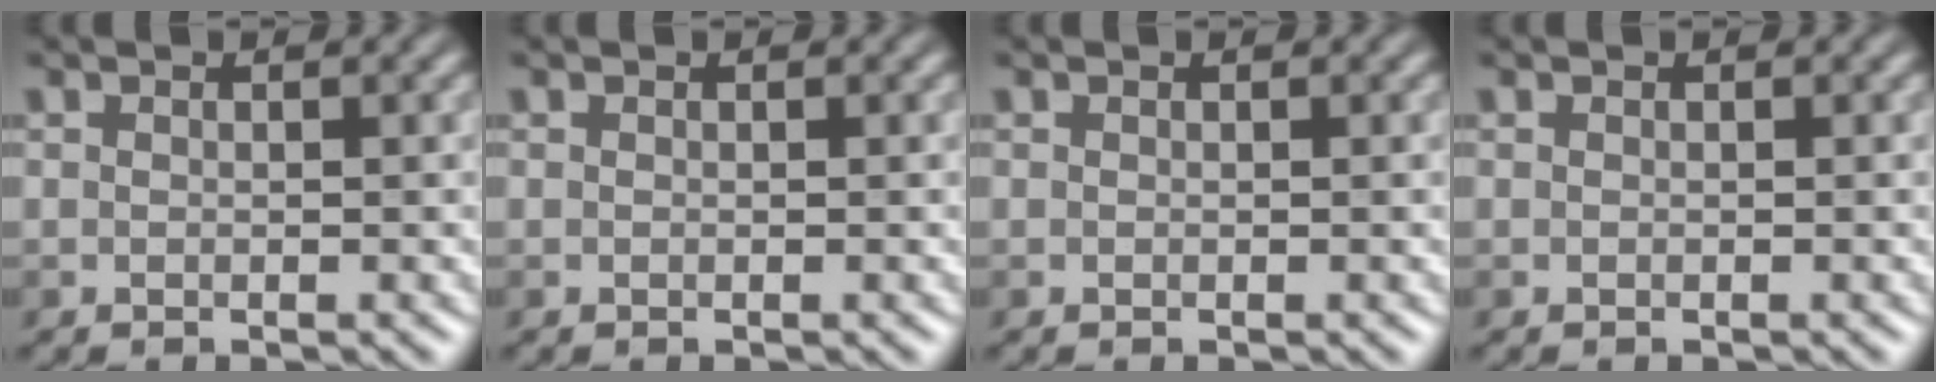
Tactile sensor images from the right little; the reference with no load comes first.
{"total": 0.0}
{"total": 0.0}
{"total": 0.0}